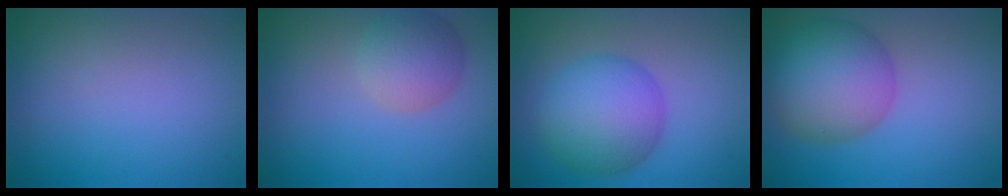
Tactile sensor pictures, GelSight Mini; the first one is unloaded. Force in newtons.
{"total": 3.9, "press": 3.9, "slide": 0.2}
{"total": 7.4, "press": 7.4, "slide": 0.2}
{"total": 8.1, "press": 8.1, "slide": 0.3}